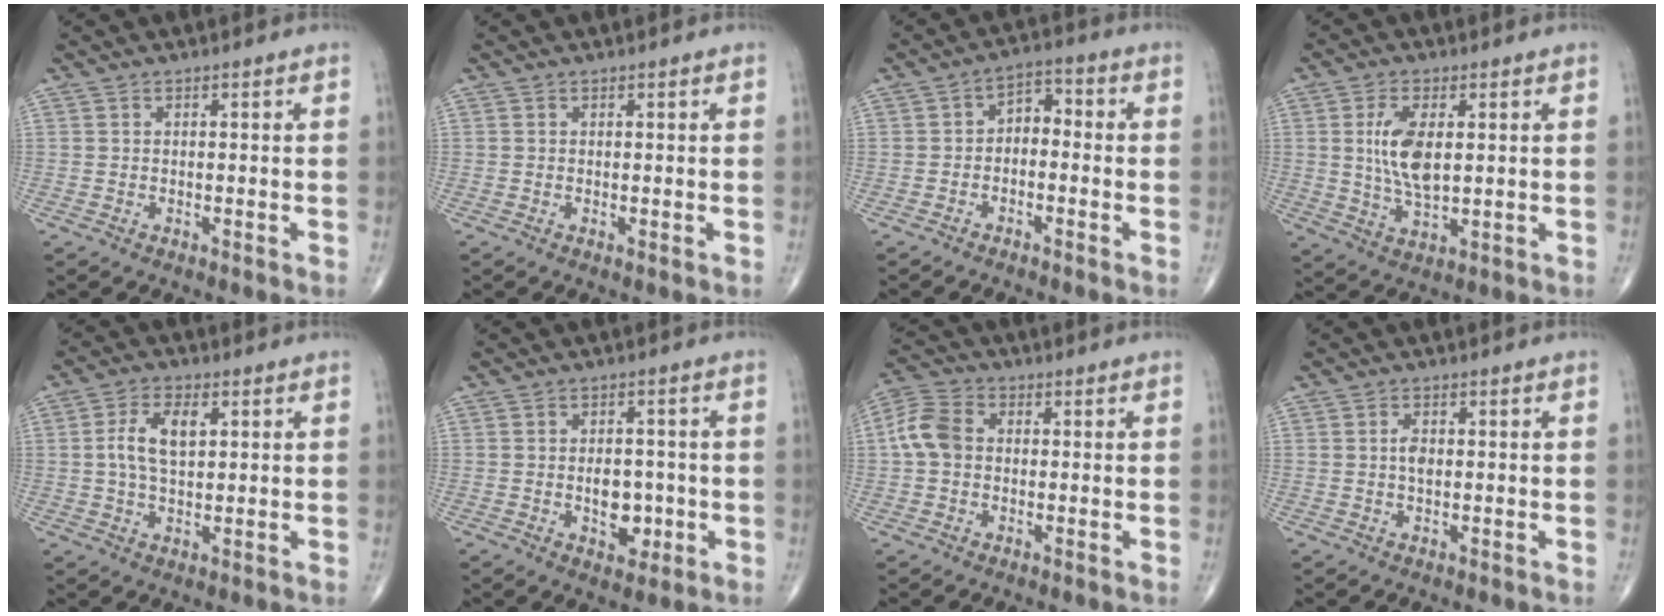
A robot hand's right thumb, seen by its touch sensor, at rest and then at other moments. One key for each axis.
{"total": 0.0}
{"total": 4.6, "fx": -1.2, "fy": 3.1, "fz": 3.2, "tx": -0.035, "ty": 0.034, "tz": -0.032}
{"total": 8.7, "fx": 1.4, "fy": 4.1, "fz": 7.5, "tx": -0.145, "ty": -0.011, "tz": 0.031}
{"total": 7.2, "fx": 1.5, "fy": 3.8, "fz": 5.9, "tx": -0.111, "ty": 0.004, "tz": 0.026}
{"total": 6.1, "fx": -1.2, "fy": 4.0, "fz": 4.5, "tx": -0.037, "ty": 0.007, "tz": -0.011}
{"total": 7.2, "fx": 0.3, "fy": 5.5, "fz": 4.7, "tx": -0.092, "ty": 0.021, "tz": -0.005}
{"total": 2.1, "fx": 0.1, "fy": 1.3, "fz": 1.7, "tx": -0.028, "ty": 0.002, "tz": -0.001}